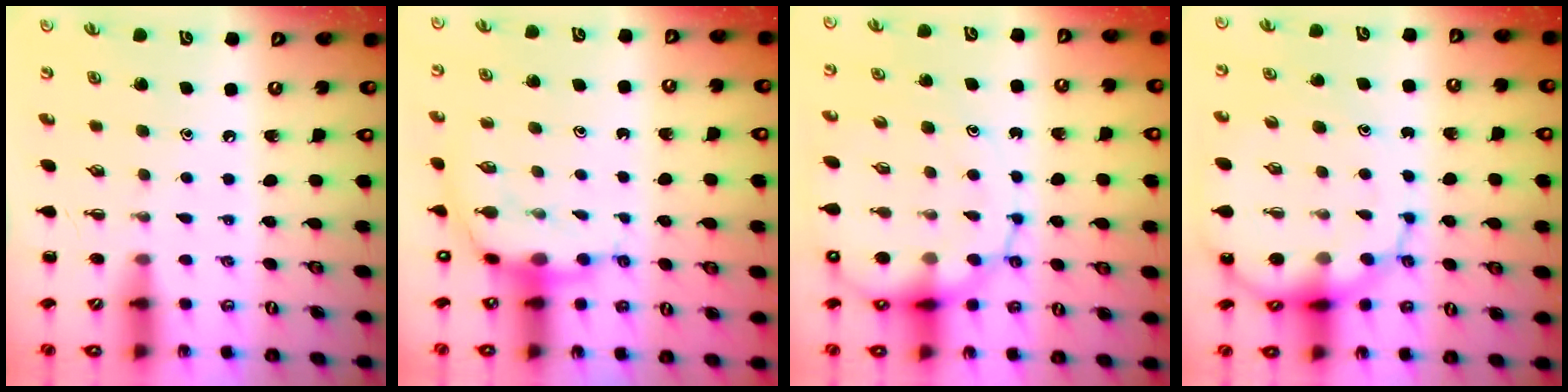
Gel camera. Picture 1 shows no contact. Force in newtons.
{"total": 7.9, "press": 7.8, "slide": 1.3}
{"total": 14.0, "press": 13.7, "slide": 3.2}
{"total": 12.5, "press": 12.2, "slide": 2.8}